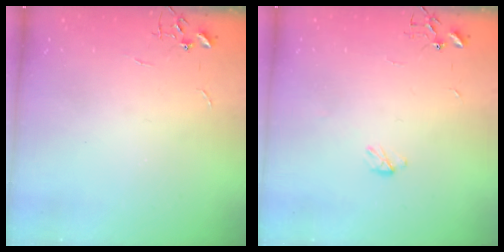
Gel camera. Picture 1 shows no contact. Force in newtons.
{"total": 3.0, "press": 3.0, "slide": 0.5}